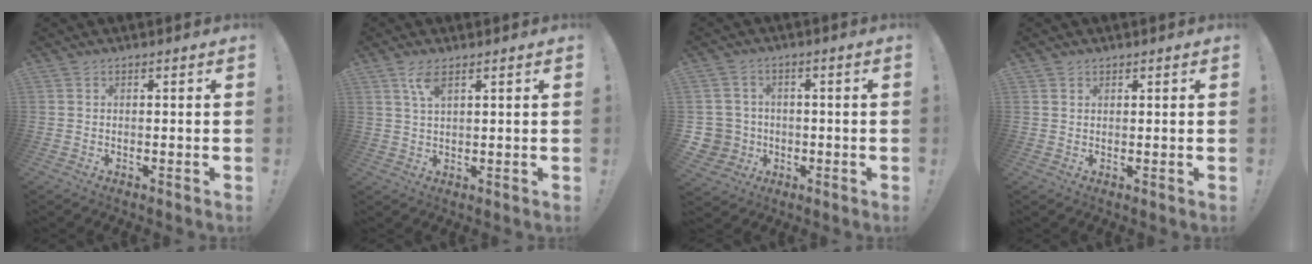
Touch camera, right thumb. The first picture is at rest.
{"total": 4.4, "force": [2.5, 1.2, 3.4], "torque": [-0.073, -0.002, 0.044]}
{"total": 6.1, "force": [-0.6, 6.0, 1.2], "torque": [-0.031, 0.007, -0.004]}
{"total": 1.2, "force": [0.9, 0.8, 0.2], "torque": [0.001, -0.003, 0.017]}